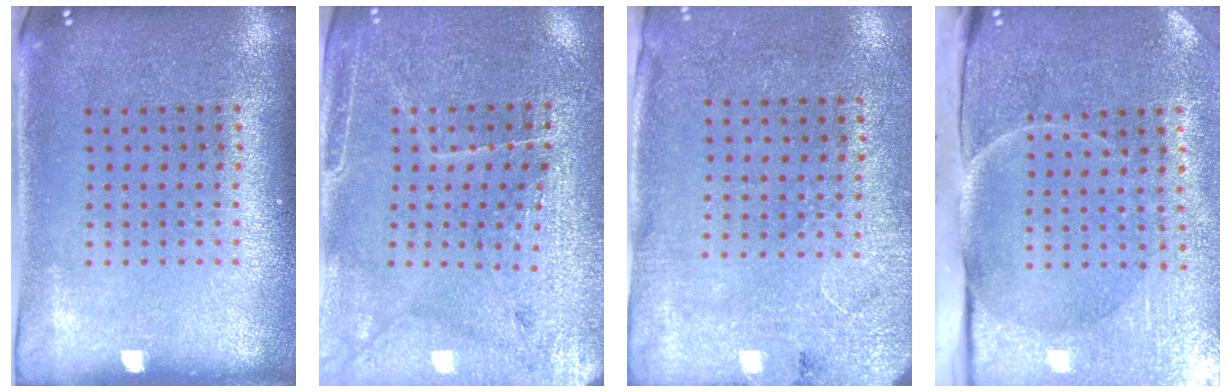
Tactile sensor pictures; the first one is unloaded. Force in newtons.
{"total": 3.1, "press": 3.0, "slide": 1.0}
{"total": 2.6, "press": 2.2, "slide": 1.5}
{"total": 5.1, "press": 4.1, "slide": 3.0}